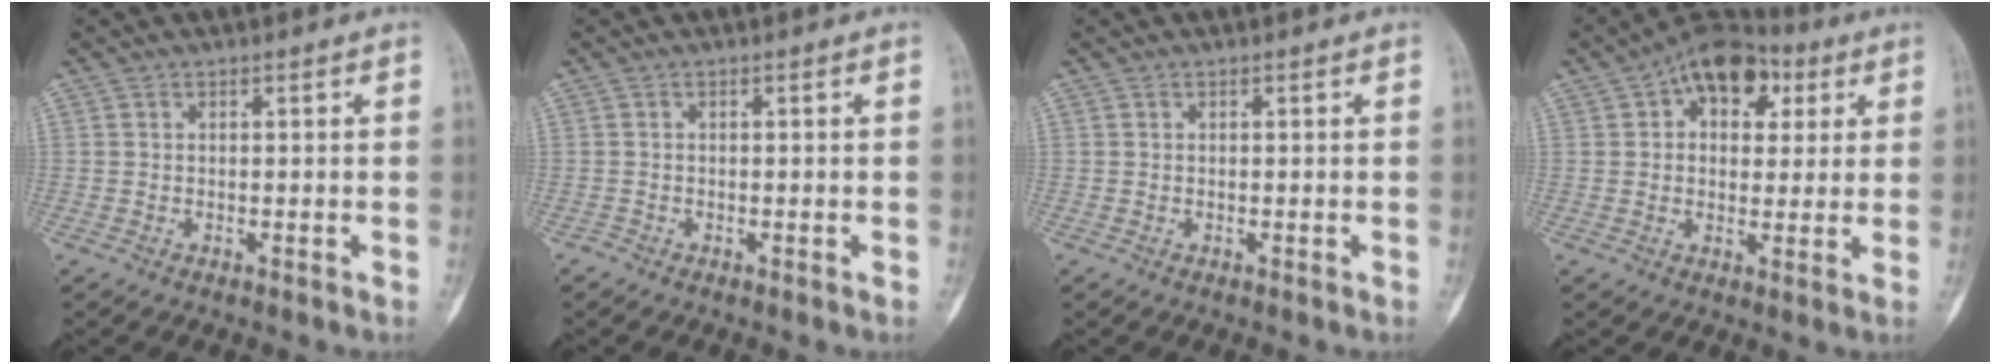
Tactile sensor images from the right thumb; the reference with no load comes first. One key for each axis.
{"total": 0.7, "fx": -0.6, "fy": 0.4, "fz": -0.1, "tx": 0.004, "ty": 0.002, "tz": -0.018}
{"total": 0.0}
{"total": 12.7, "fx": 4.7, "fy": 8.5, "fz": 8.2, "tx": -0.074, "ty": 0.014, "tz": 0.063}